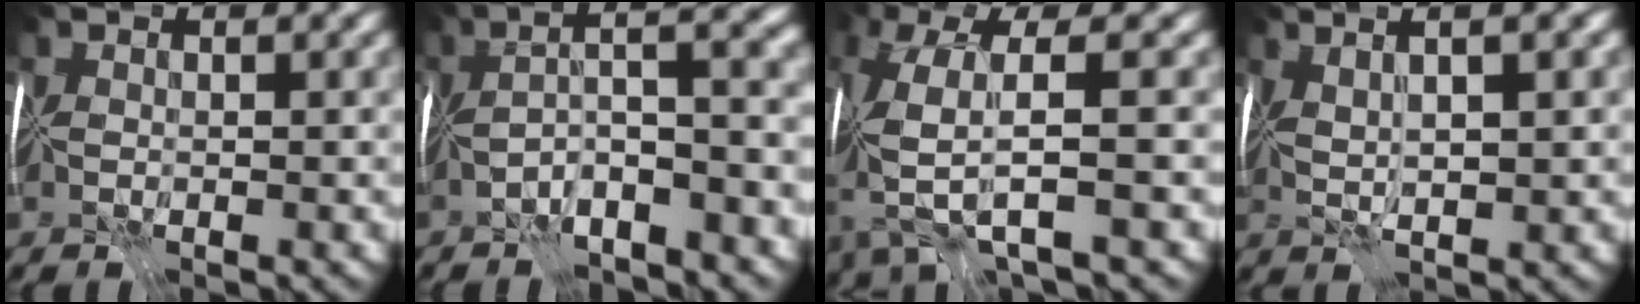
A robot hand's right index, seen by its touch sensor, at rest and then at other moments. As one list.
[{"total": 5.2, "force": [-2.3, 0.0, 4.6], "torque": [-0.070, 0.020, -0.045]}, {"total": 6.5, "force": [-2.1, 1.0, 6.0], "torque": [-0.162, -0.010, -0.041]}, {"total": 3.6, "force": [1.5, 0.0, 3.3], "torque": [-0.049, 0.006, 0.020]}]